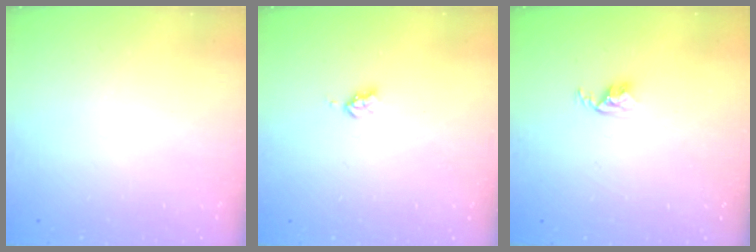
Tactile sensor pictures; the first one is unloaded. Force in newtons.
{"total": 2.9, "press": 2.9, "slide": 0.5}
{"total": 2.9, "press": 2.9, "slide": 0.4}